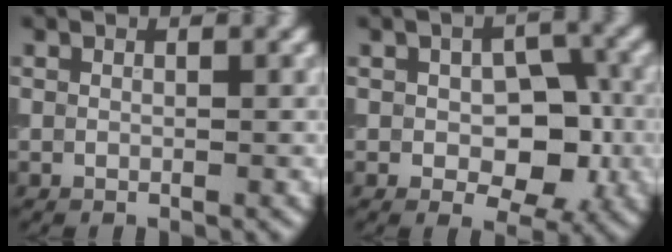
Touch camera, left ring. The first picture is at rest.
{"total": 6.0, "force": [-0.6, 3.6, 4.7], "torque": [-0.062, -0.007, -0.008]}